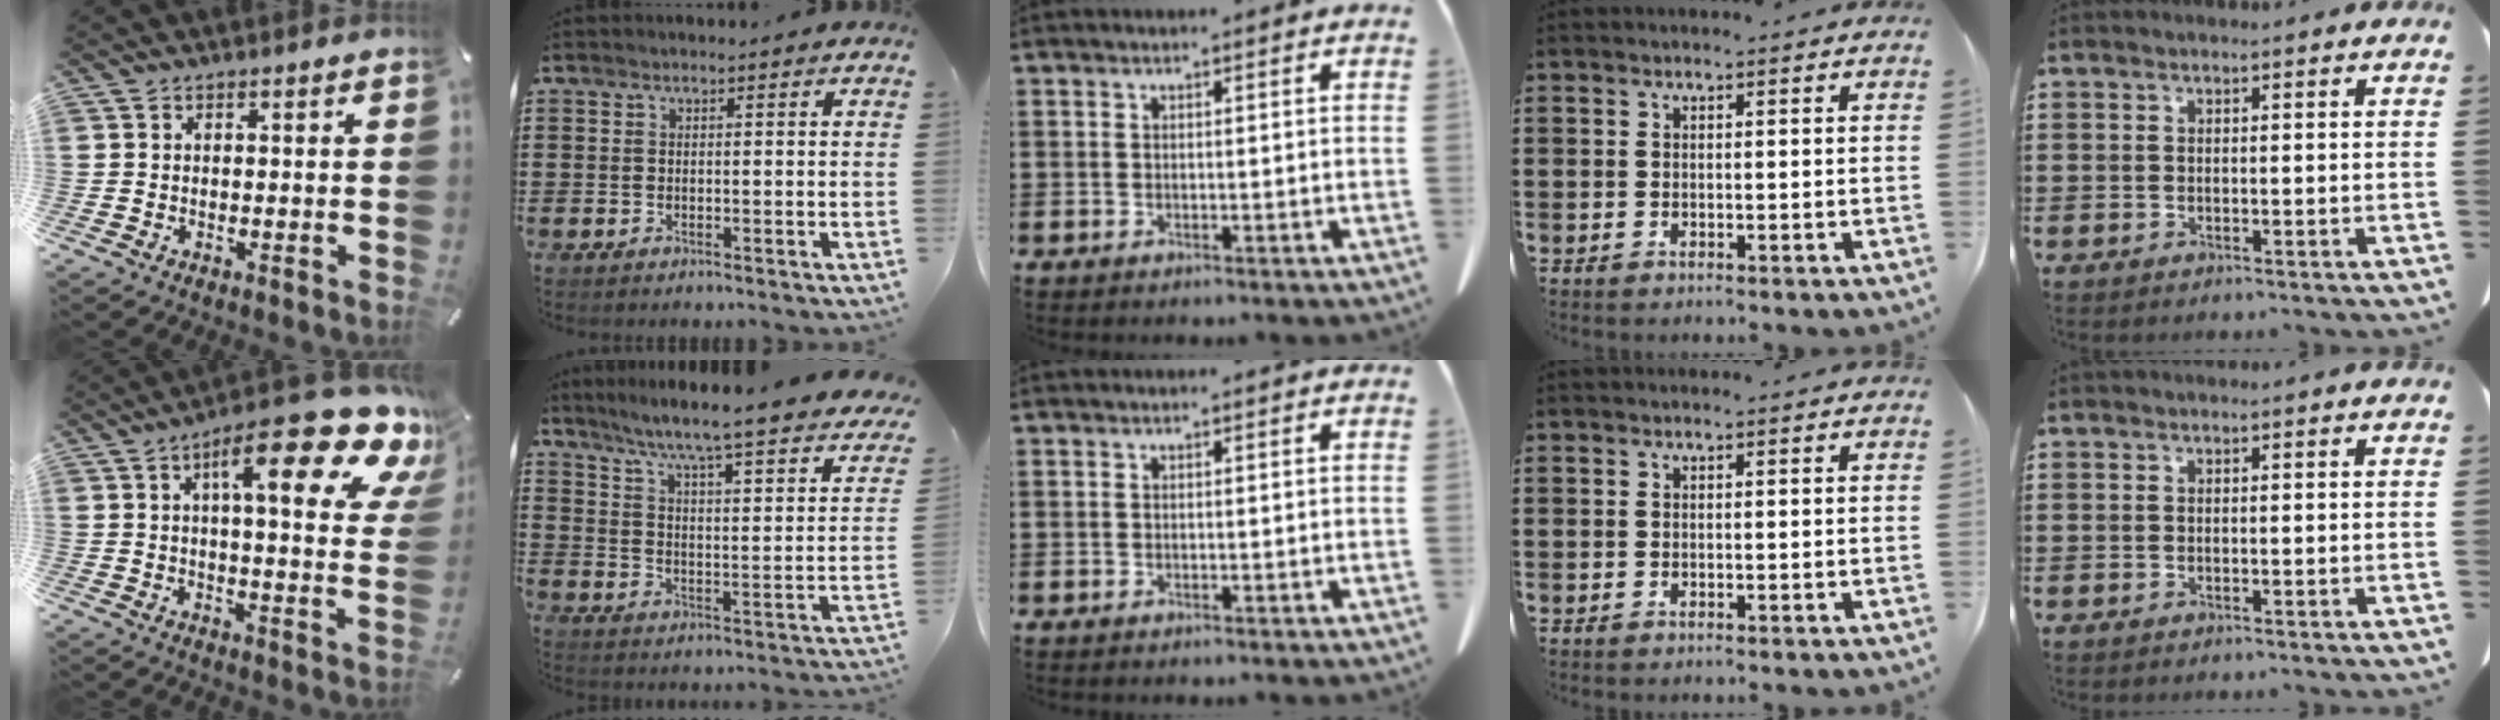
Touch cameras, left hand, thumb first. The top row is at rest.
{"thumb": {"total": 21.1, "force": [11.4, 5.5, 16.9], "torque": [-0.252, -0.068, 0.170]}, "index": {"total": 5.4, "force": [4.4, -1.1, 2.9], "torque": [-0.076, -0.050, 0.062]}}